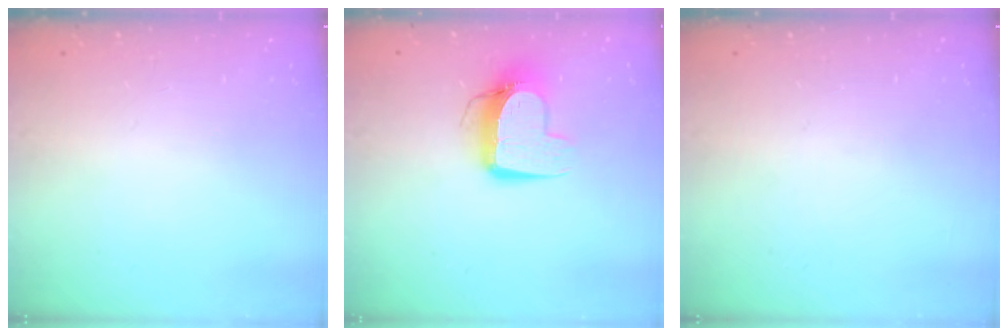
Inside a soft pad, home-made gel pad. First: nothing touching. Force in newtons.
{"total": 10.2, "press": 10.1, "slide": 1.1}
{"total": 0.0}